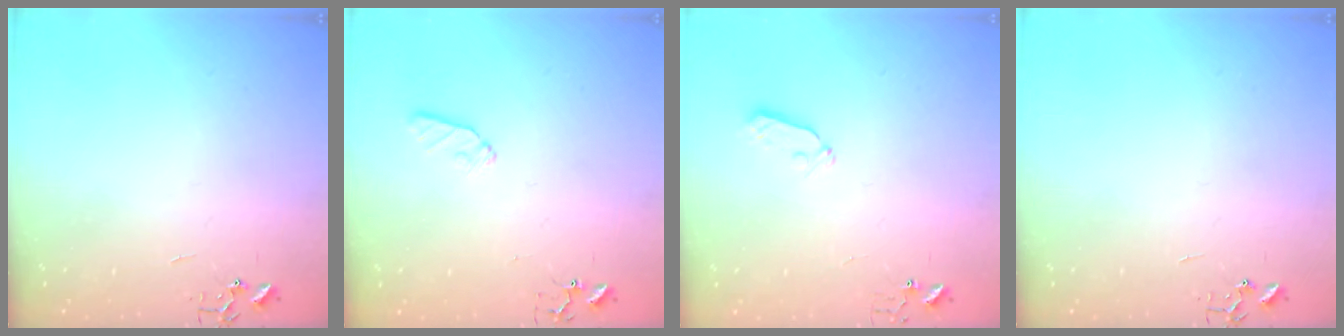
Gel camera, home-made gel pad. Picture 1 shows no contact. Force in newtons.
{"total": 6.1, "press": 6.1, "slide": 0.8}
{"total": 3.9, "press": 3.8, "slide": 0.6}
{"total": 0.0}